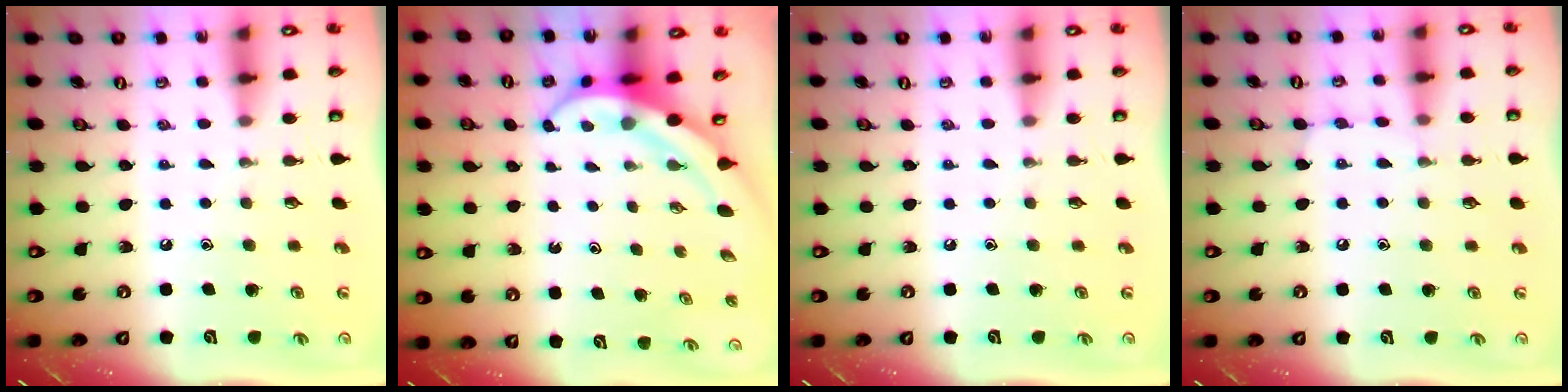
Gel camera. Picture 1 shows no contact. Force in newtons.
{"total": 4.5, "press": 4.5, "slide": 0.4}
{"total": 0.0}
{"total": 5.8, "press": 5.8, "slide": 0.6}